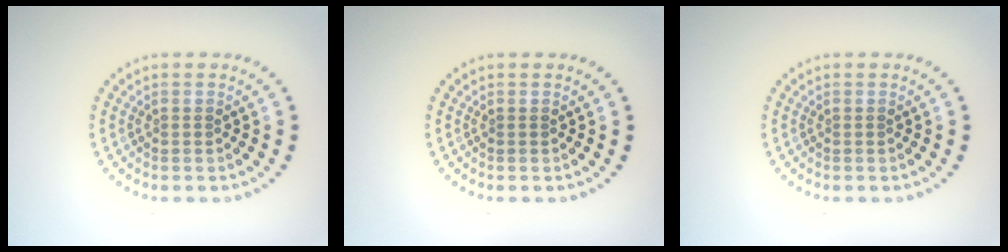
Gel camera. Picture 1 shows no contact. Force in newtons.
{"total": 0.0}
{"total": 0.0}